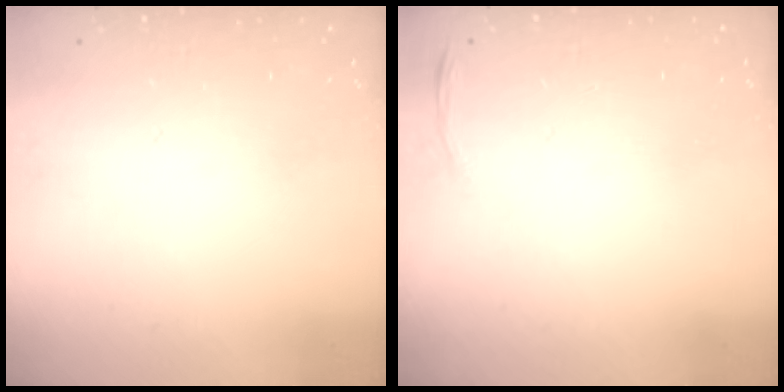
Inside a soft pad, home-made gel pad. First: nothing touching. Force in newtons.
{"total": 4.1, "press": 3.9, "slide": 1.1}